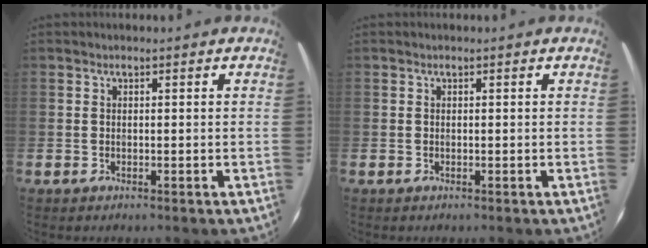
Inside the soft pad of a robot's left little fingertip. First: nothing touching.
{"total": 0.0}